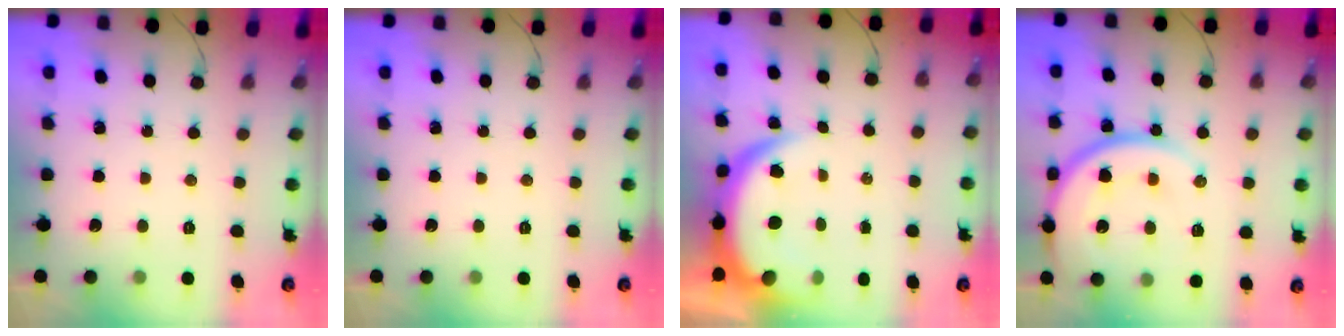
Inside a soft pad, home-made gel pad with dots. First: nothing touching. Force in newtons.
{"total": 0.0}
{"total": 8.7, "press": 8.6, "slide": 1.1}
{"total": 18.7, "press": 18.5, "slide": 3.1}